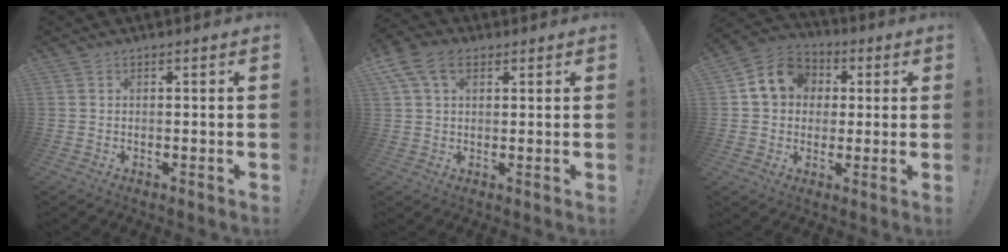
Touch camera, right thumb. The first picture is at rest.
{"total": 8.7, "force": [3.9, 5.6, 5.5], "torque": [-0.097, 0.002, 0.079]}
{"total": 11.3, "force": [2.5, 9.8, 5.0], "torque": [-0.061, 0.003, 0.053]}